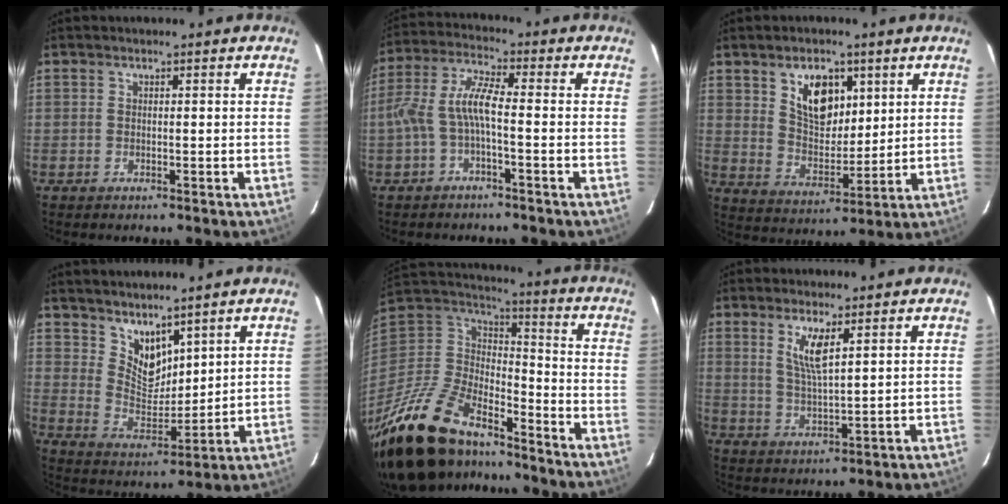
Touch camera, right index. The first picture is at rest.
{"total": 6.5, "force": [-2.0, 1.2, 6.0], "torque": [-0.140, 0.013, -0.036]}
{"total": 10.3, "force": [4.8, 6.2, 6.7], "torque": [-0.109, 0.003, 0.095]}
{"total": 7.9, "force": [6.1, 3.9, 3.1], "torque": [-0.046, -0.003, 0.124]}
{"total": 29.5, "force": [-21.9, 11.8, 15.8], "torque": [-0.339, -0.021, -0.369]}
{"total": 5.6, "force": [2.7, 1.0, 4.8], "torque": [-0.093, -0.009, 0.053]}